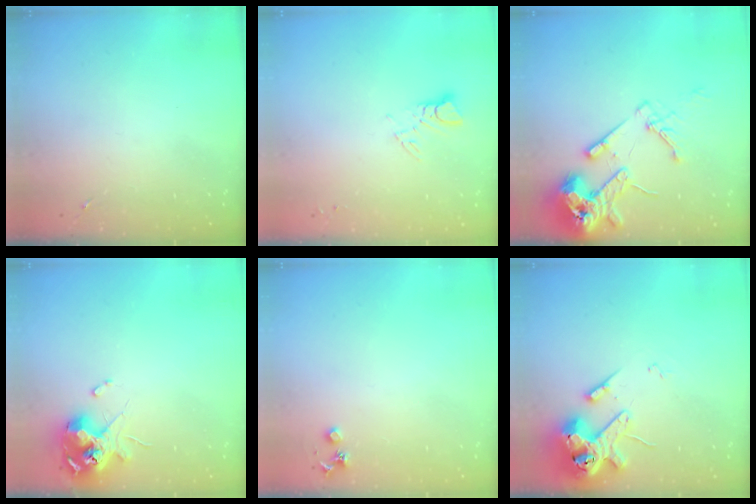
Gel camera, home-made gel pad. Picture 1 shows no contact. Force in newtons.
{"total": 3.8, "press": 3.8, "slide": 0.3}
{"total": 16.3, "press": 16.1, "slide": 2.5}
{"total": 12.0, "press": 11.8, "slide": 1.6}
{"total": 3.6, "press": 3.5, "slide": 0.5}
{"total": 15.0, "press": 14.9, "slide": 2.1}